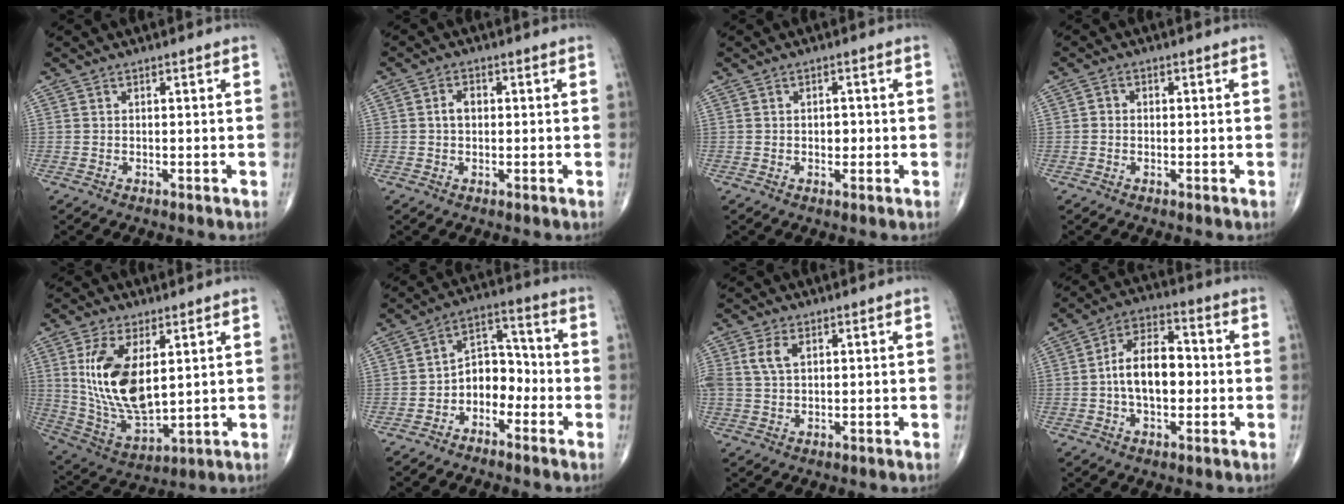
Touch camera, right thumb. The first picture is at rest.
{"total": 2.7, "force": [0.1, 2.0, 1.9], "torque": [-0.030, 0.010, 0.000]}
{"total": 2.1, "force": [-0.2, 1.5, 1.4], "torque": [-0.009, 0.003, -0.005]}
{"total": 1.5, "force": [0.0, 1.3, 0.7], "torque": [-0.004, 0.005, -0.005]}
{"total": 16.3, "force": [3.7, 8.0, 13.6], "torque": [-0.257, -0.022, 0.088]}
{"total": 7.8, "force": [-3.1, 5.6, 4.5], "torque": [-0.041, 0.046, -0.067]}
{"total": 4.7, "force": [1.5, 2.8, 3.4], "torque": [-0.077, 0.005, 0.032]}
{"total": 11.5, "force": [-0.7, 6.6, 9.4], "torque": [-0.148, 0.028, -0.021]}